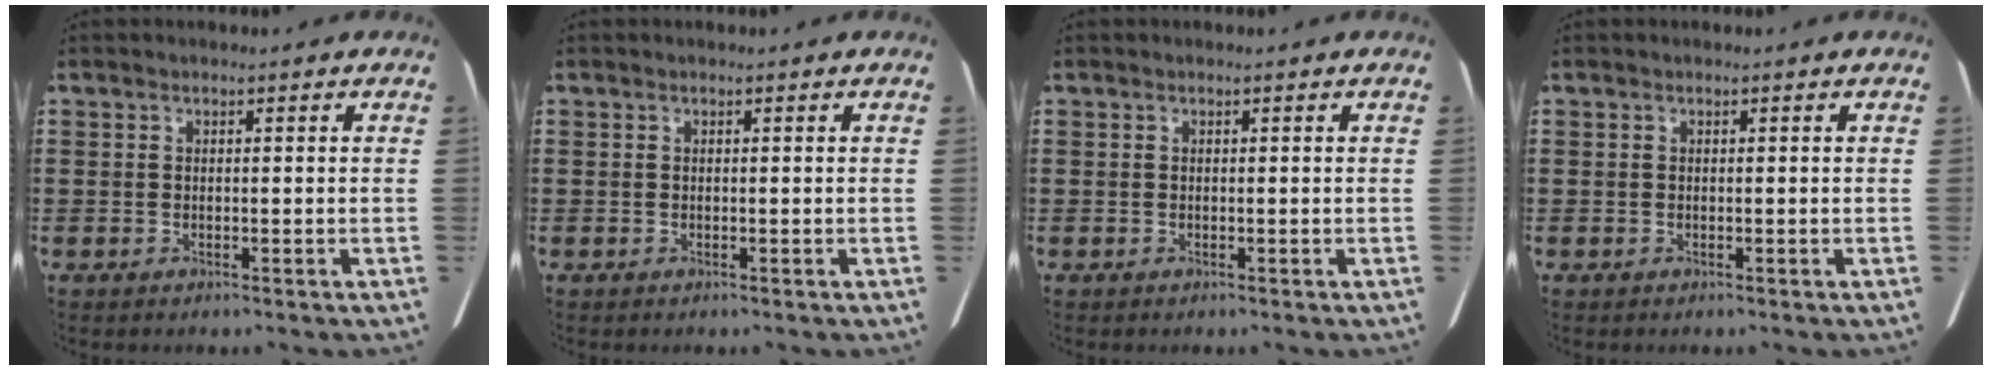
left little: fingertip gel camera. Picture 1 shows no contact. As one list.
[{"total": 0.0}, {"total": 0.0}, {"total": 0.0}]